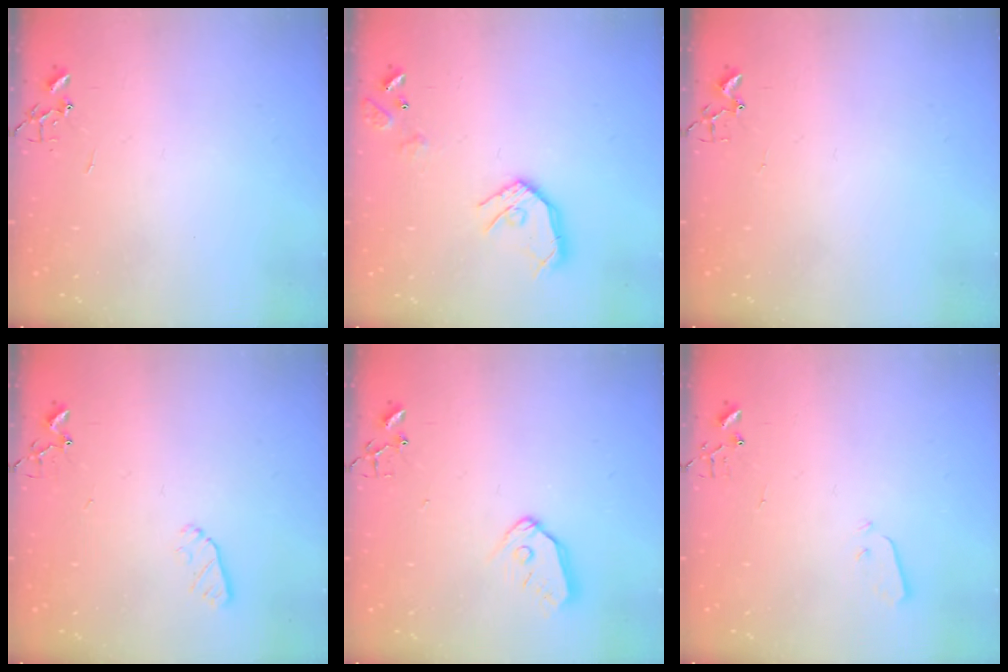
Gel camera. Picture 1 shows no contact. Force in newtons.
{"total": 12.7, "press": 12.6, "slide": 1.6}
{"total": 3.0, "press": 2.9, "slide": 0.4}
{"total": 5.0, "press": 4.9, "slide": 0.9}
{"total": 9.0, "press": 8.9, "slide": 0.9}
{"total": 3.0, "press": 2.9, "slide": 0.3}